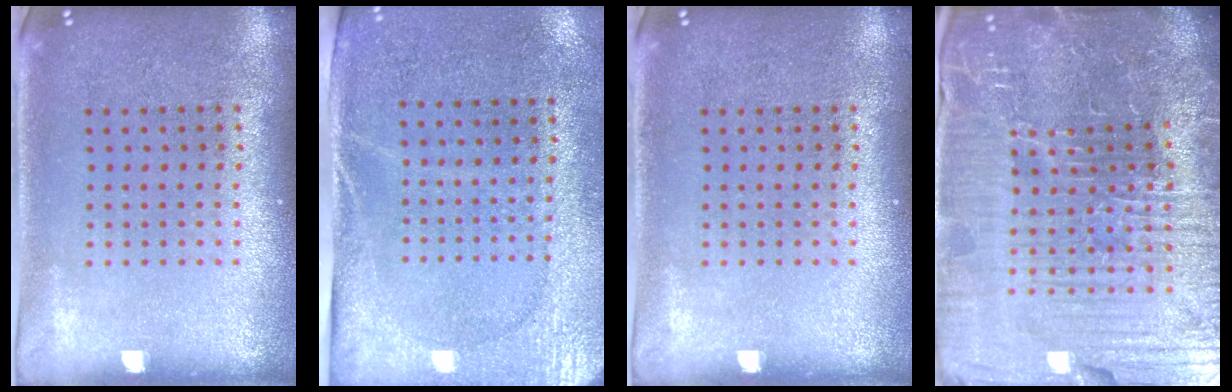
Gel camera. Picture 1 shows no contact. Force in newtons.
{"total": 2.7, "press": 2.2, "slide": 1.5}
{"total": 0.0}
{"total": 7.3, "press": 6.6, "slide": 3.3}